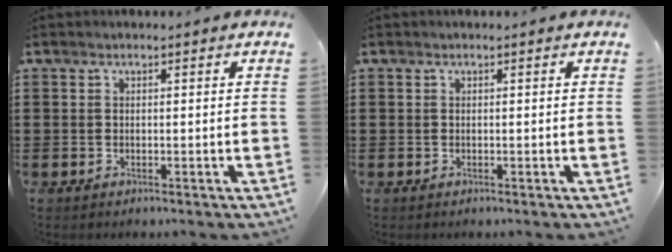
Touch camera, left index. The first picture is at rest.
{"total": 0.0}